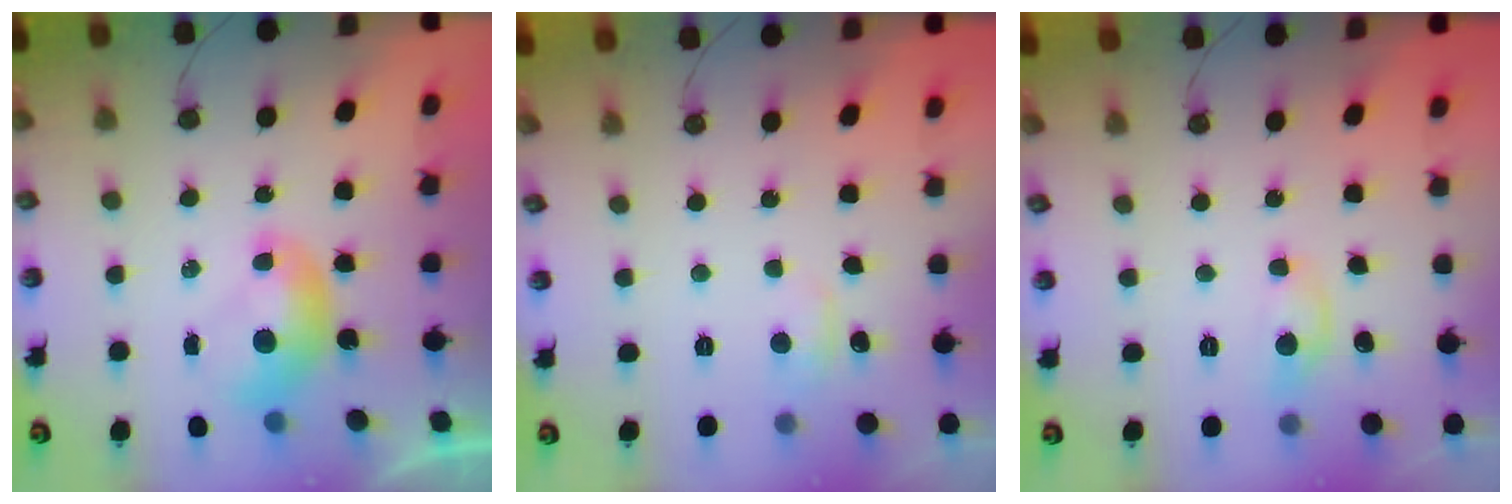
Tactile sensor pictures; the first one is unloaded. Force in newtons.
{"total": 2.1, "press": 2.0, "slide": 0.6}
{"total": 1.1, "press": 1.0, "slide": 0.2}